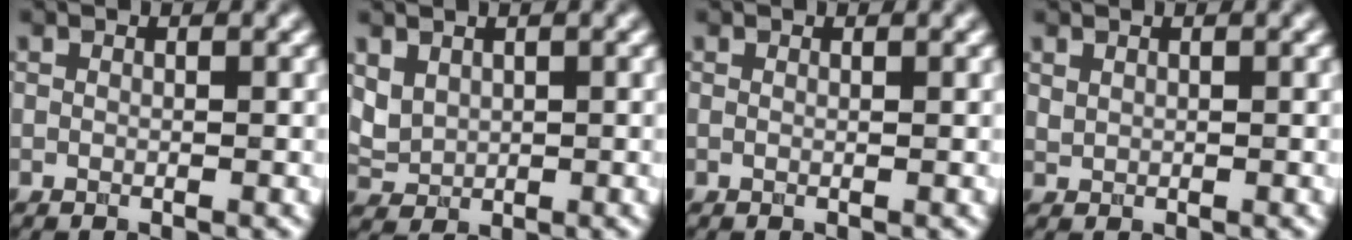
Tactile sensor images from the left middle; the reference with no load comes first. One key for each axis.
{"total": 1.2, "fx": 0.7, "fy": 0.9, "fz": 0.4, "tx": -0.022, "ty": -0.002, "tz": 0.032}
{"total": 0.0}
{"total": 0.6, "fx": 0.5, "fy": -0.1, "fz": -0.2, "tx": -0.007, "ty": -0.002, "tz": 0.019}